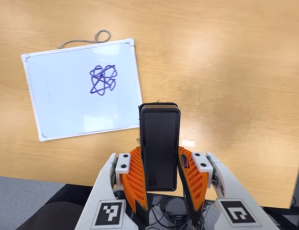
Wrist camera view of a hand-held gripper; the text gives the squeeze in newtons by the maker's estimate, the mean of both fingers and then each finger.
{"total": 6.6, "left": 4.9, "right": 8.4}